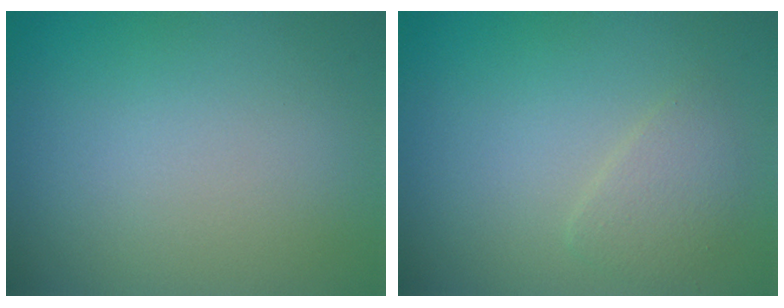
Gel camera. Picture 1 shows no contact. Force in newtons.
{"total": 1.7, "press": 1.7, "slide": 0.1}